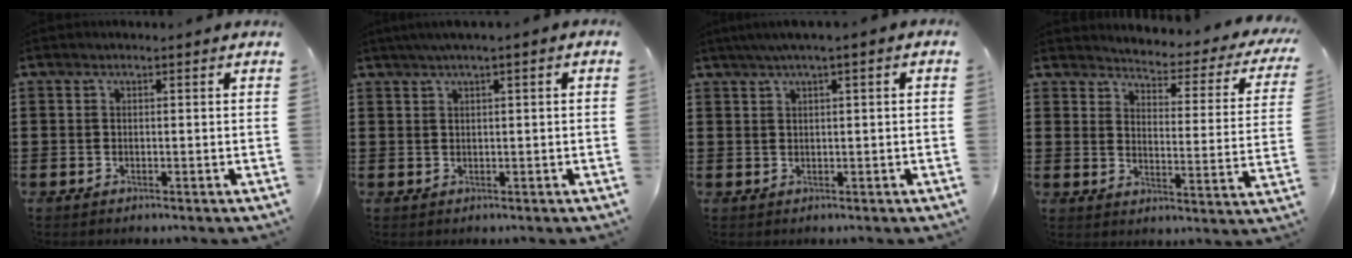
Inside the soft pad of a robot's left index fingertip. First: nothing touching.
{"total": 1.4, "force": [0.5, -0.1, 1.3], "torque": [-0.023, -0.003, 0.009]}
{"total": 1.9, "force": [0.6, -0.1, 1.8], "torque": [-0.032, -0.001, 0.010]}
{"total": 3.0, "force": [2.9, 0.1, 0.6], "torque": [-0.024, -0.034, 0.040]}